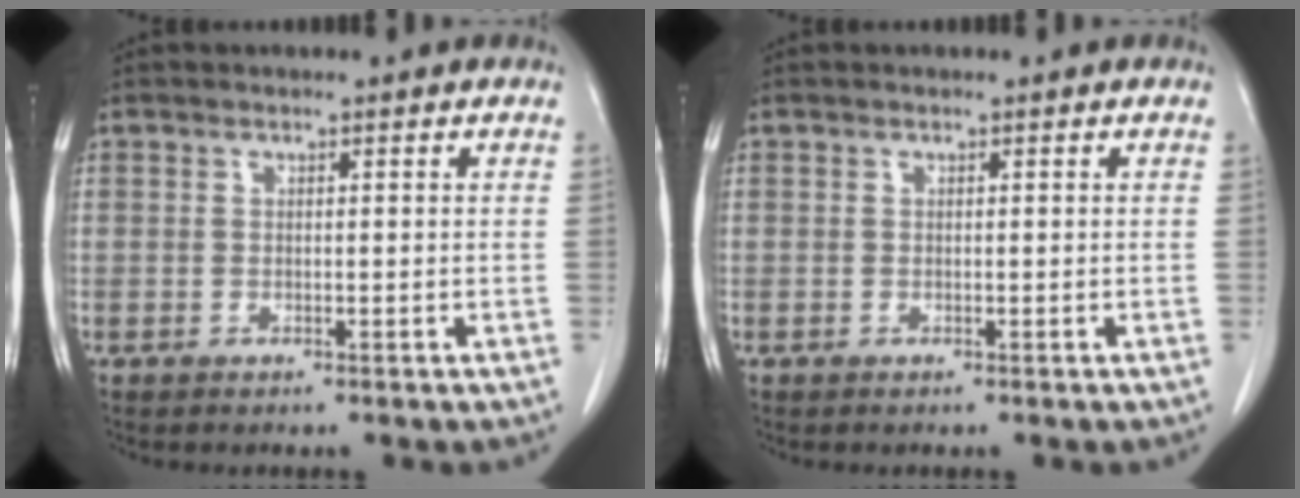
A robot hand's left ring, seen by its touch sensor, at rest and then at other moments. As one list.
[{"total": 0.0}]